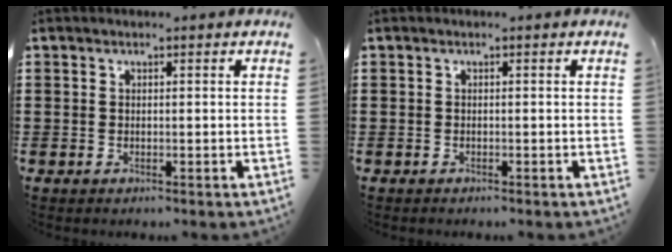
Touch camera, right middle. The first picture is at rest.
{"total": 0.0}